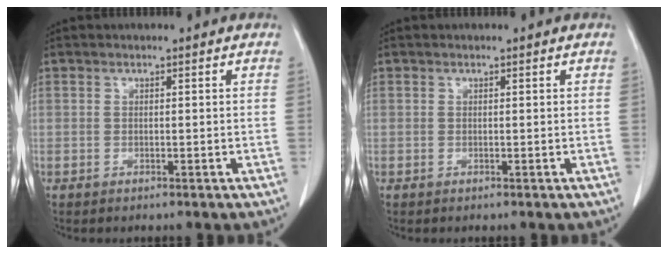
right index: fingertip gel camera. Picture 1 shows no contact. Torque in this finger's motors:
{"motor_torque": [0.11, 0.05, 0.02, 0.01]}